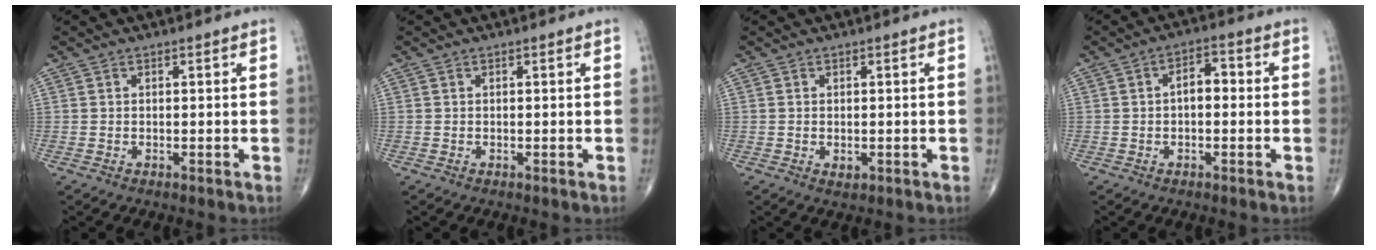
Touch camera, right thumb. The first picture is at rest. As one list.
[{"total": 0.0}, {"total": 1.2, "force": [-0.2, 0.8, 0.9], "torque": [-0.010, -0.003, -0.001]}, {"total": 4.5, "force": [-0.1, 2.6, 3.6], "torque": [-0.045, 0.020, -0.010]}]